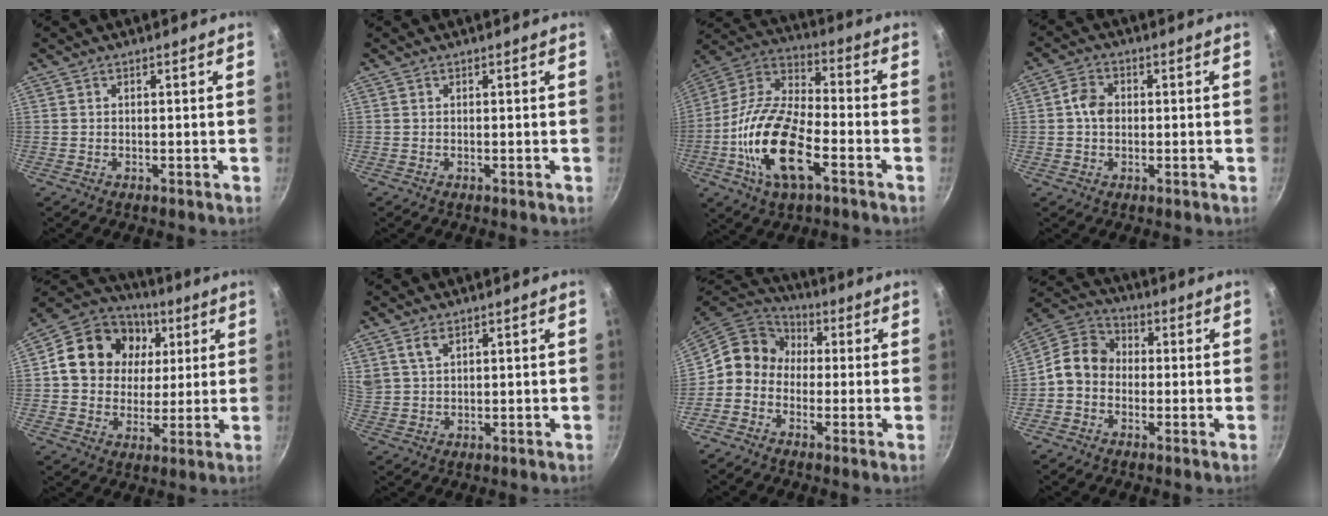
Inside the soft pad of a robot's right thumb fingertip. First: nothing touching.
{"total": 0.0}
{"total": 19.7, "force": [-6.7, 9.0, 16.1], "torque": [-0.303, 0.035, -0.143]}
{"total": 4.3, "force": [0.1, 3.3, 2.7], "torque": [-0.040, 0.013, -0.006]}
{"total": 17.8, "force": [4.4, 14.8, 9.0], "torque": [-0.140, 0.006, 0.063]}
{"total": 4.0, "force": [2.5, 2.0, 2.4], "torque": [-0.041, -0.005, 0.054]}
{"total": 9.3, "force": [-0.6, 8.2, 4.3], "torque": [-0.055, 0.037, -0.040]}
{"total": 8.5, "force": [-1.3, 7.1, 4.6], "torque": [-0.056, 0.033, -0.050]}